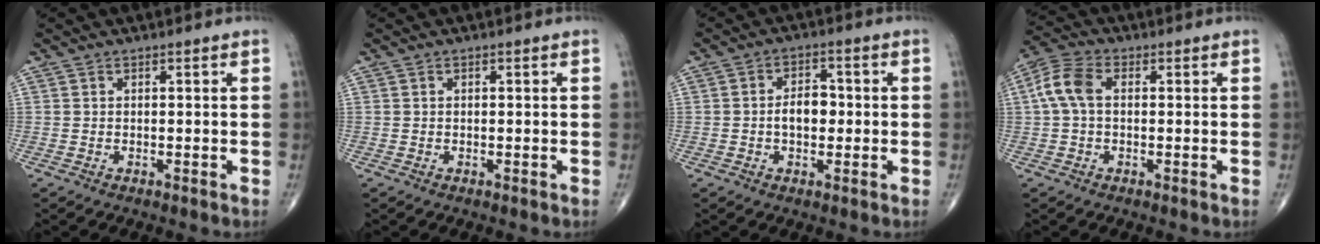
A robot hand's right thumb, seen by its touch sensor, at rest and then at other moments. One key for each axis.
{"total": 0.0}
{"total": 5.3, "fx": -0.4, "fy": 3.3, "fz": 4.0, "tx": -0.057, "ty": 0.015, "tz": -0.012}
{"total": 6.8, "fx": 0.6, "fy": 4.2, "fz": 5.3, "tx": -0.120, "ty": 0.021, "tz": 0.006}